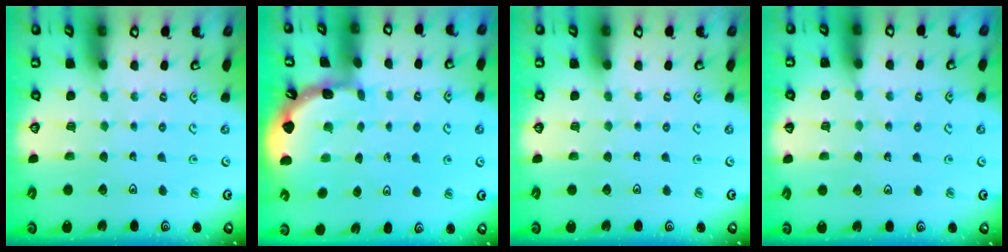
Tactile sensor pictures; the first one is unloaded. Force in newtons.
{"total": 1.7, "press": 1.7, "slide": 0.1}
{"total": 0.0}
{"total": 3.5, "press": 3.5, "slide": 0.4}